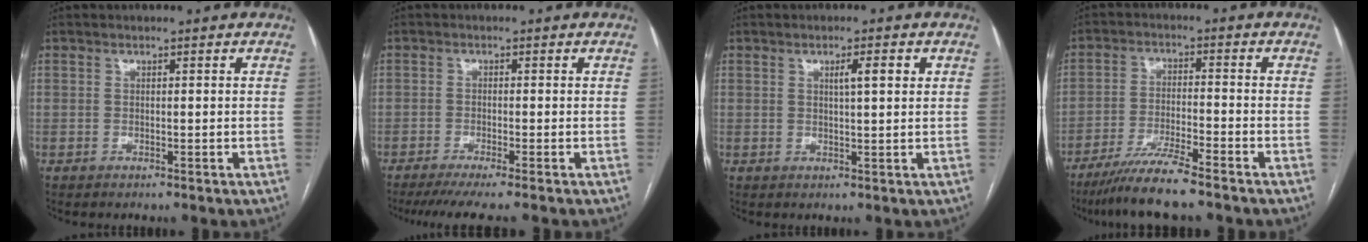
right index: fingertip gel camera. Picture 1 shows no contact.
{"total": 6.4, "force": [-5.3, -0.8, 3.4], "torque": [-0.036, -0.017, -0.084]}
{"total": 2.9, "force": [1.1, 0.2, 2.7], "torque": [-0.043, 0.003, 0.017]}
{"total": 8.1, "force": [-6.7, -0.5, 4.5], "torque": [-0.078, -0.027, -0.121]}